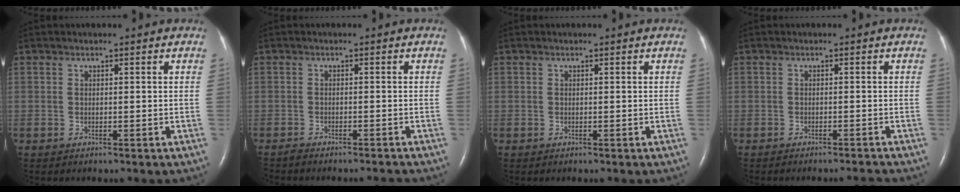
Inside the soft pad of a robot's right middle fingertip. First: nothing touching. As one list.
[{"total": 3.0, "force": [-2.9, -0.7, 0.4], "torque": [-0.005, -0.005, -0.042]}, {"total": 0.0}, {"total": 2.1, "force": [-1.9, -0.7, 0.2], "torque": [-0.002, -0.004, -0.027]}]